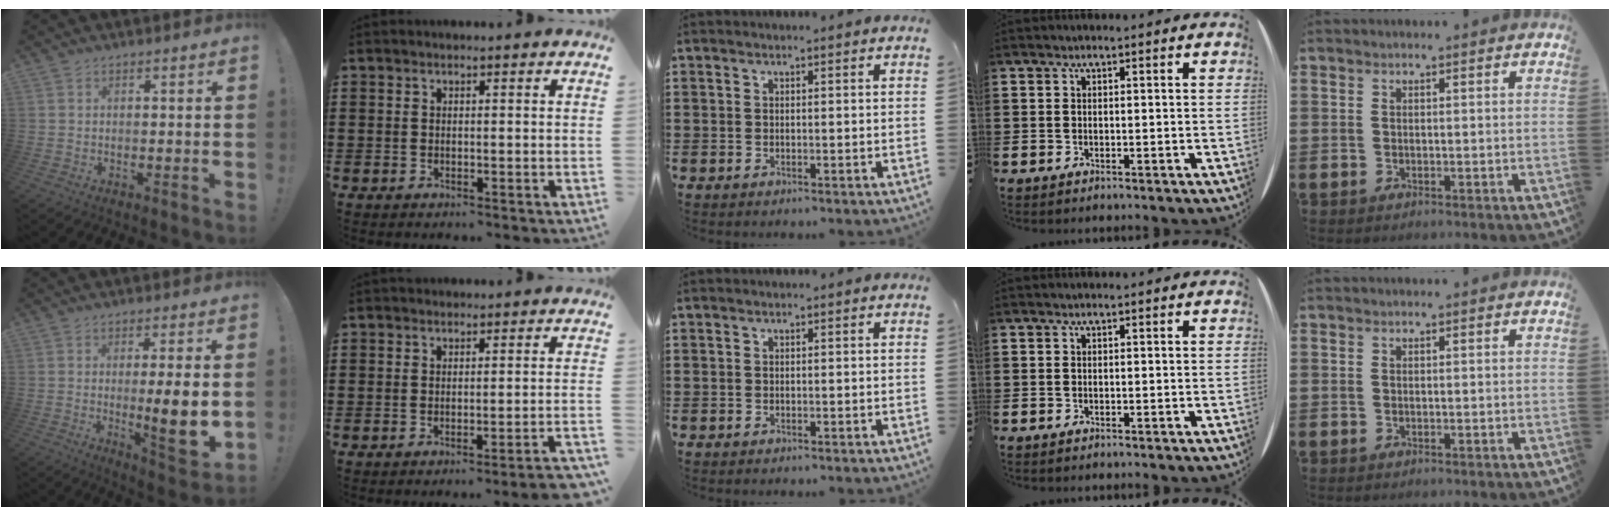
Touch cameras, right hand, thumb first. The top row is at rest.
{"thumb": {"total": 10.7, "force": [-0.4, 1.3, 10.6], "torque": [-0.152, -0.013, -0.007]}, "index": {"total": 1.7, "force": [-1.6, -0.2, 0.6], "torque": [-0.011, -0.002, -0.032]}}